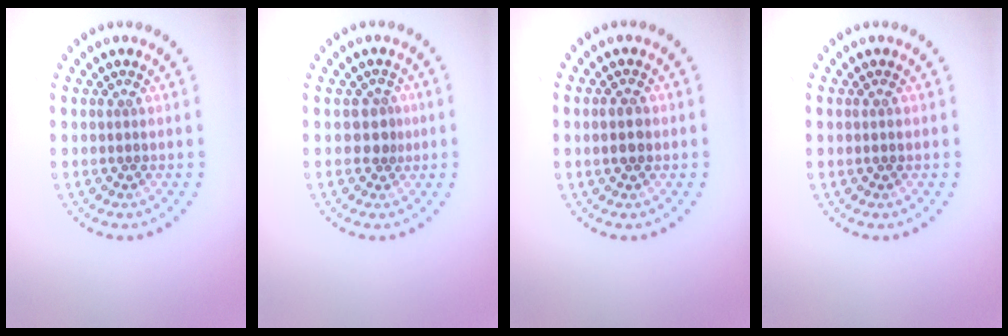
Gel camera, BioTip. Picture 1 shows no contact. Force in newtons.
{"total": 1.8, "press": 1.3, "slide": 1.2}
{"total": 1.4, "press": 1.4, "slide": 0.1}
{"total": 0.6, "press": 0.6, "slide": 0.1}